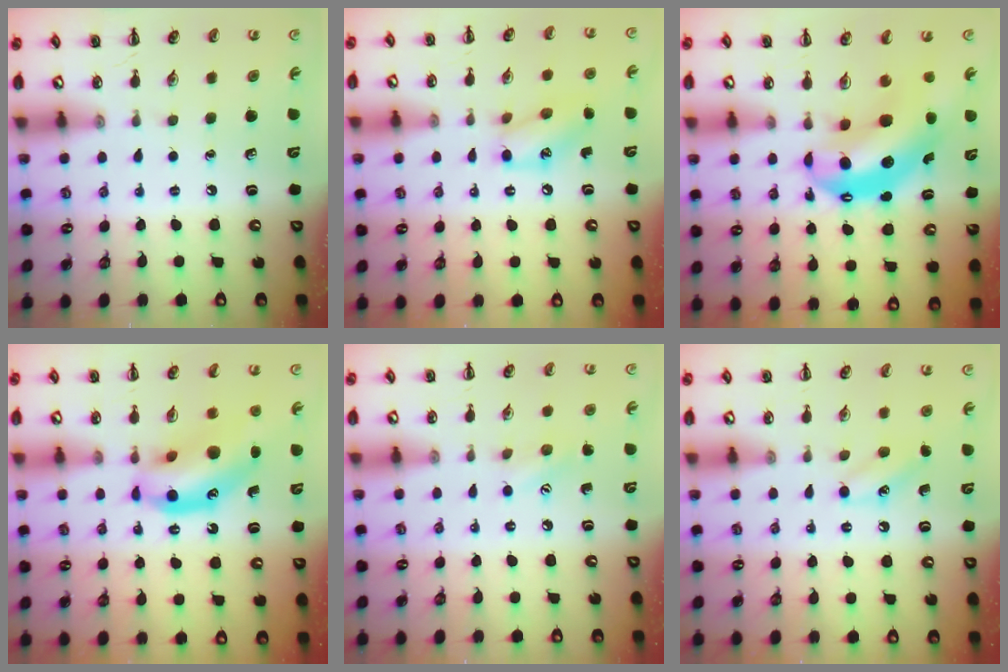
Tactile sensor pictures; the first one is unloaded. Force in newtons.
{"total": 11.6, "press": 11.4, "slide": 2.1}
{"total": 8.9, "press": 8.6, "slide": 2.4}
{"total": 13.8, "press": 13.4, "slide": 3.3}
{"total": 6.7, "press": 6.5, "slide": 1.7}
{"total": 7.7, "press": 7.4, "slide": 1.9}